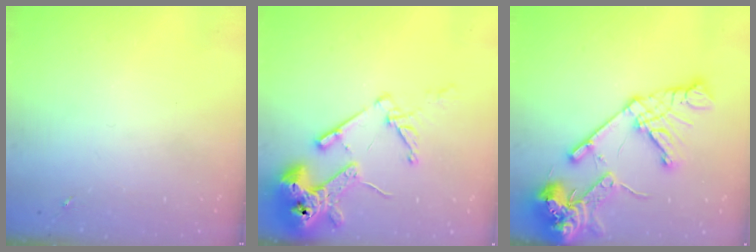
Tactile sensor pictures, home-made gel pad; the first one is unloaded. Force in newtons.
{"total": 17.2, "press": 17.1, "slide": 2.1}
{"total": 20.8, "press": 20.7, "slide": 2.5}